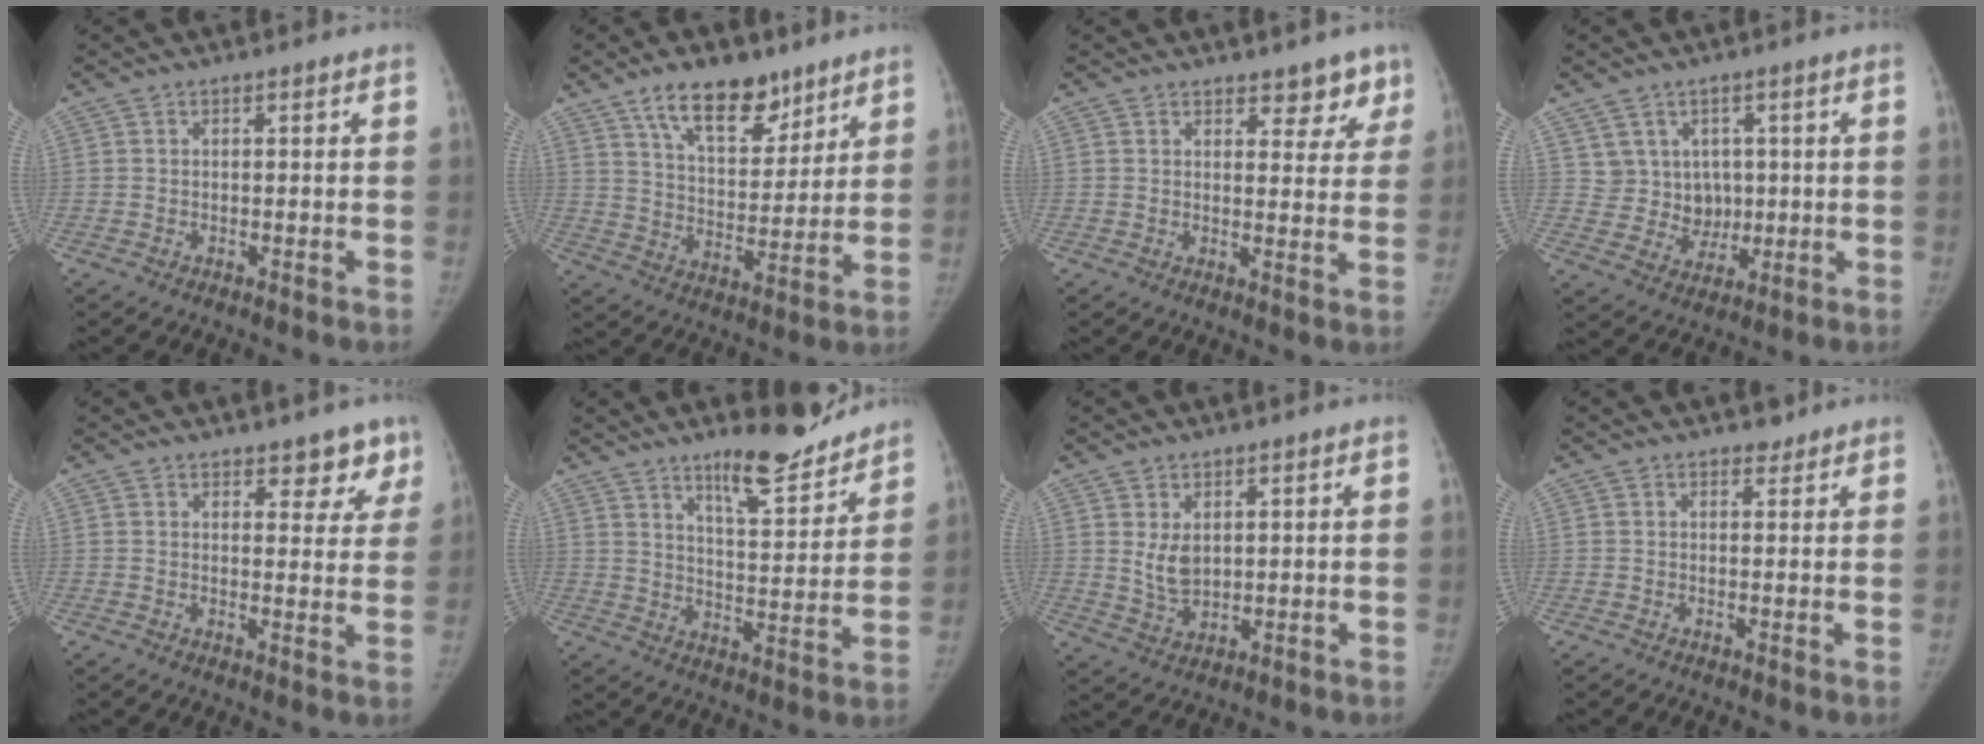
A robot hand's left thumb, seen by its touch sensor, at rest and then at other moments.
{"total": 14.2, "force": [9.5, 7.0, 7.9], "torque": [-0.087, -0.055, 0.162]}
{"total": 5.3, "force": [4.0, 2.8, 2.0], "torque": [0.016, -0.025, 0.048]}
{"total": 6.7, "force": [1.8, 6.3, 1.3], "torque": [0.021, -0.006, 0.039]}
{"total": 5.7, "force": [4.3, 2.9, 2.4], "torque": [0.013, -0.026, 0.050]}
{"total": 12.6, "force": [10.2, 3.0, 6.7], "torque": [-0.068, -0.076, 0.161]}
{"total": 4.9, "force": [1.4, 3.2, 3.4], "torque": [-0.047, -0.018, 0.038]}
{"total": 1.5, "force": [1.2, 0.9, 0.1], "torque": [0.011, -0.007, 0.012]}